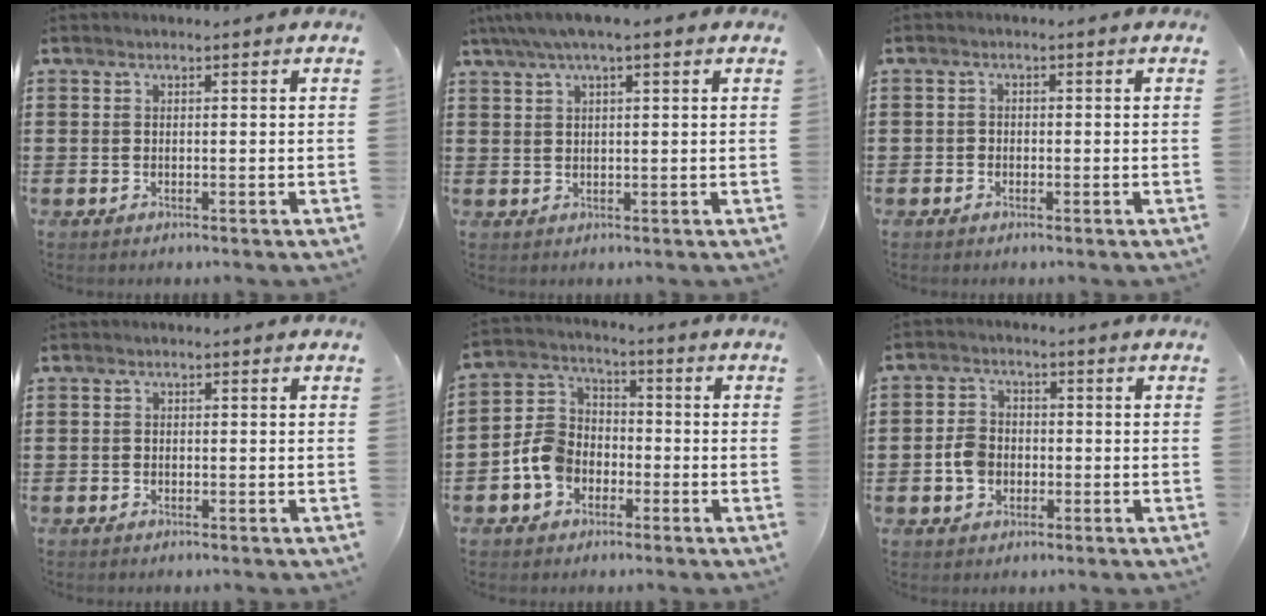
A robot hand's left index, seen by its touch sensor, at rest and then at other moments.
{"total": 3.1, "force": [1.7, 0.5, 2.6], "torque": [-0.052, 0.006, 0.029]}
{"total": 1.0, "force": [-0.7, 0.8, 0.2], "torque": [-0.006, 0.002, -0.016]}
{"total": 0.6, "force": [-0.5, 0.4, 0.2], "torque": [-0.005, 0.000, -0.010]}
{"total": 7.1, "force": [-2.8, 5.7, 3.3], "torque": [-0.099, 0.012, -0.061]}
{"total": 4.4, "force": [-1.0, 3.4, 2.5], "torque": [-0.066, 0.003, -0.022]}